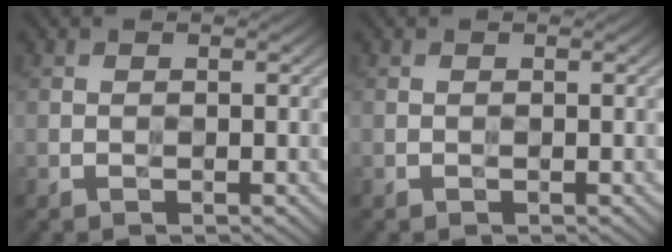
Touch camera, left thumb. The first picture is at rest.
{"total": 0.0}